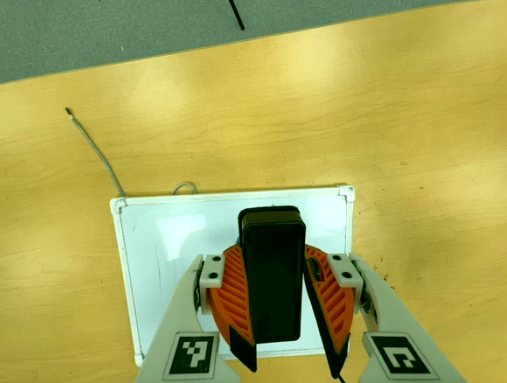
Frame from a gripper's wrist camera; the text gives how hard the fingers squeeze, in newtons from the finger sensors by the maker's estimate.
{"total": 8.1, "left": 8.5, "right": 7.6}